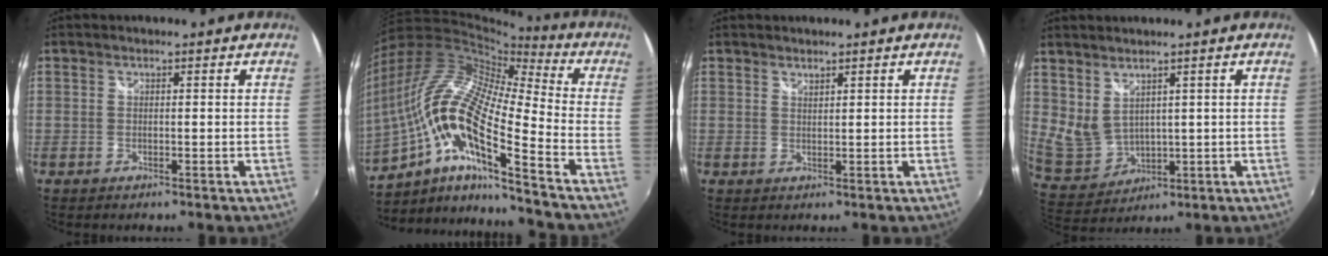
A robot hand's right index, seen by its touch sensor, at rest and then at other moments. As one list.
[{"total": 20.1, "force": [-7.7, 3.3, 18.3], "torque": [-0.312, -0.035, -0.169]}, {"total": 1.1, "force": [1.0, 0.1, 0.2], "torque": [-0.003, 0.001, 0.018]}, {"total": 6.8, "force": [3.7, 4.1, 3.9], "torque": [-0.075, -0.008, 0.096]}]